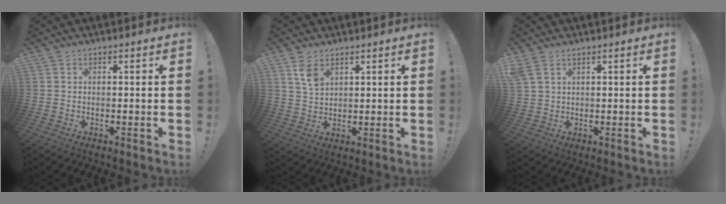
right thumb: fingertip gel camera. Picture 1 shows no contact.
{"total": 5.5, "force": [3.1, 3.0, 3.4], "torque": [-0.052, -0.016, 0.055]}
{"total": 3.6, "force": [2.3, 1.2, 2.4], "torque": [-0.054, -0.004, 0.048]}